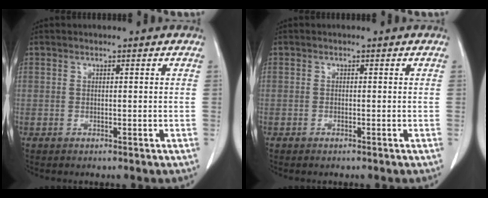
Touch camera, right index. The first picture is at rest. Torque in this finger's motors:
{"motor_torque": [0.15, -0.08, 0.04, 0.01]}